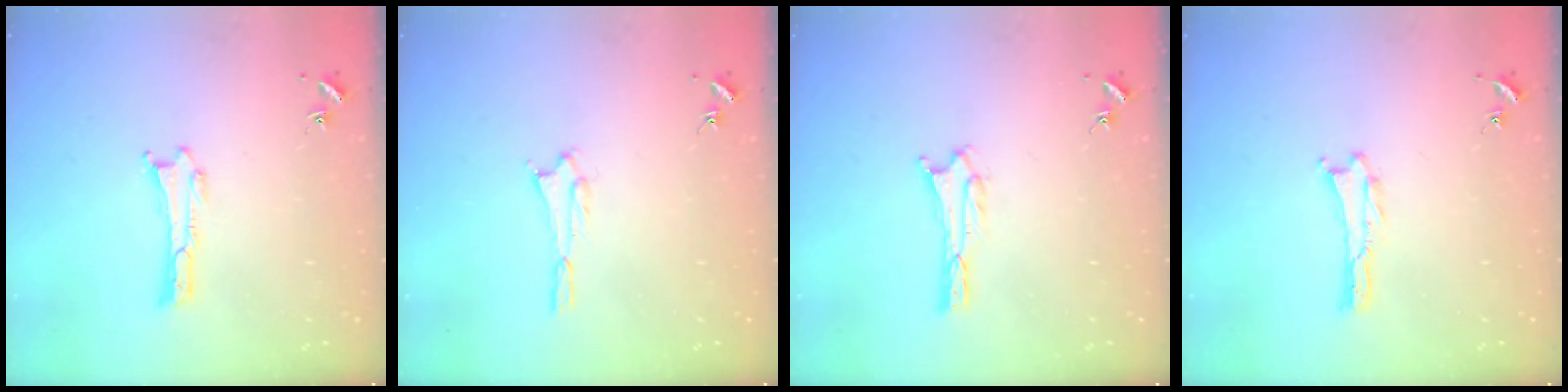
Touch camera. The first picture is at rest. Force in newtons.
{"total": 1.6, "press": 1.6, "slide": 0.1}
{"total": 1.6, "press": 1.6, "slide": 0.2}
{"total": 0.0}